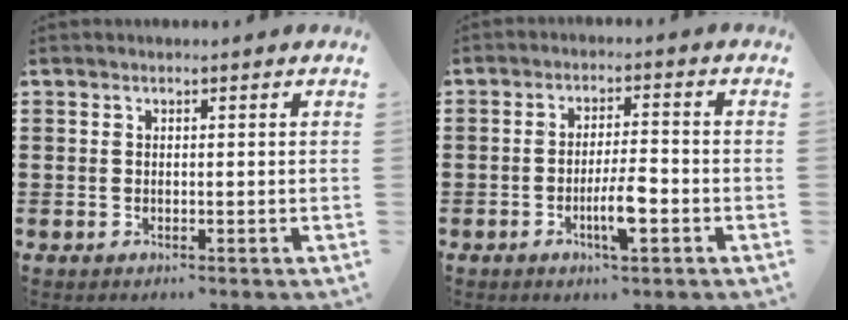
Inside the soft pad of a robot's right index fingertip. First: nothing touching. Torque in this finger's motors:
{"motor_torque": [0.89, 0.84, 0.40, 0.07]}